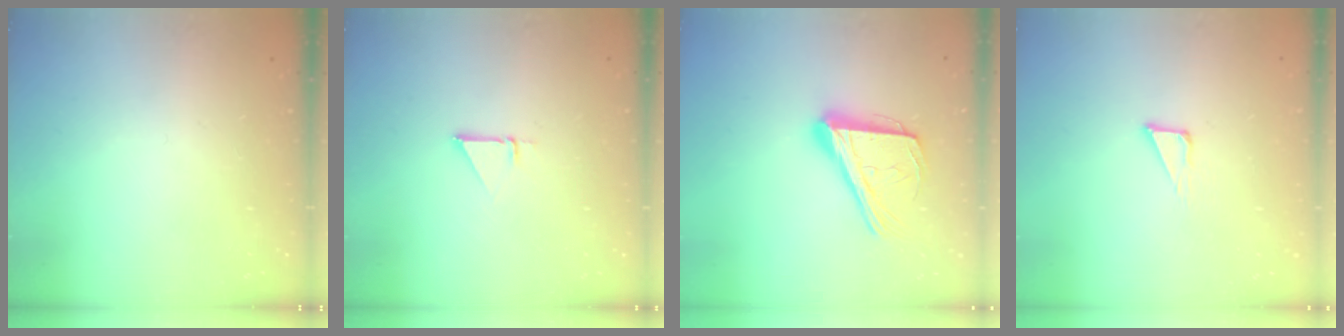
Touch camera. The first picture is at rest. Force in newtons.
{"total": 1.4, "press": 1.4, "slide": 0.0}
{"total": 20.2, "press": 19.6, "slide": 4.7}
{"total": 3.8, "press": 3.7, "slide": 0.9}